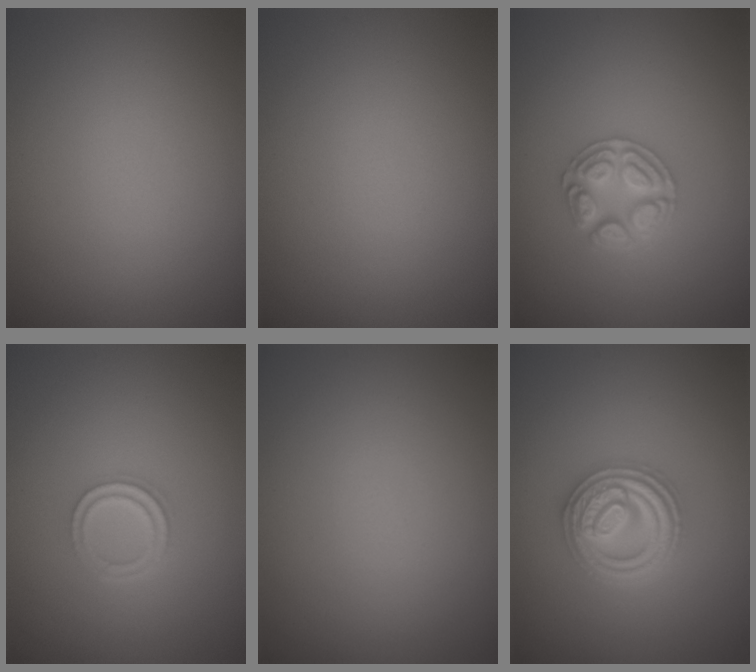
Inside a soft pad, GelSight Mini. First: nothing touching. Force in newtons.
{"total": 0.0}
{"total": 3.0, "press": 2.9, "slide": 0.4}
{"total": 2.0, "press": 1.9, "slide": 0.4}
{"total": 0.0}
{"total": 4.9, "press": 4.9, "slide": 0.7}